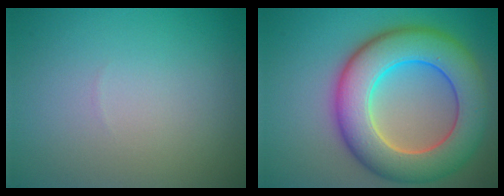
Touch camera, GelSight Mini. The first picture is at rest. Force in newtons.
{"total": 10.6, "press": 10.6, "slide": 0.5}